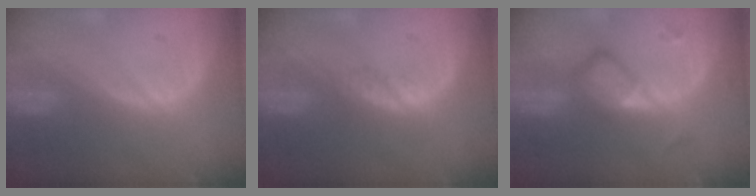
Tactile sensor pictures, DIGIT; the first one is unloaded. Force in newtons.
{"total": 1.1, "press": 0.9, "slide": 0.7}
{"total": 6.2, "press": 5.3, "slide": 3.2}